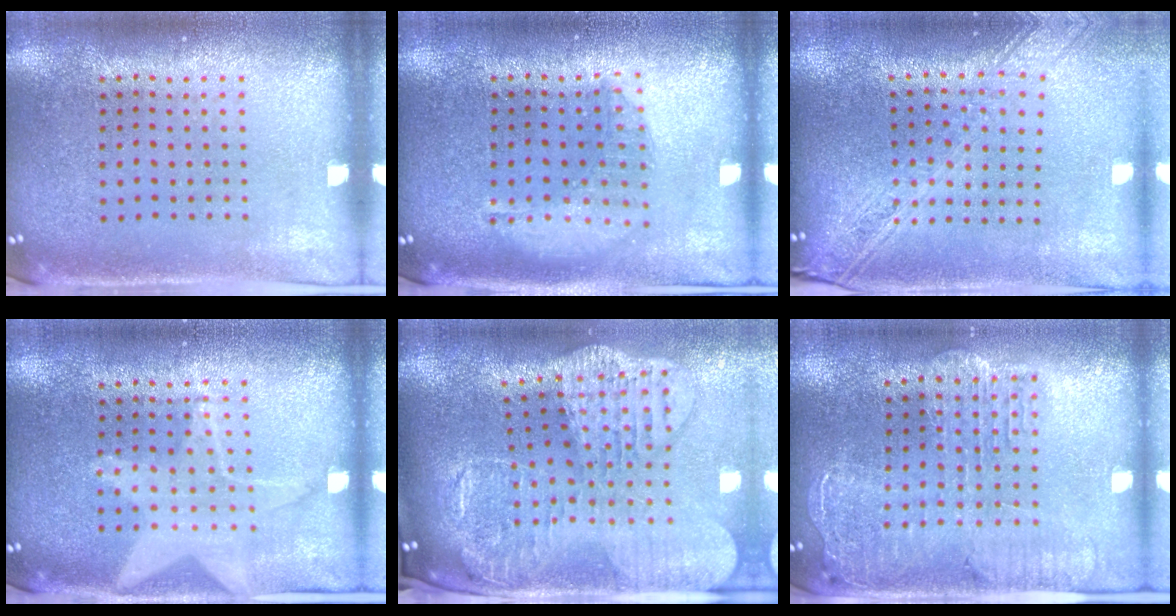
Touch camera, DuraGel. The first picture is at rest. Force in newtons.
{"total": 1.4, "press": 1.3, "slide": 0.5}
{"total": 2.1, "press": 1.8, "slide": 1.1}
{"total": 1.3, "press": 1.3, "slide": 0.4}
{"total": 3.7, "press": 3.0, "slide": 2.3}
{"total": 2.2, "press": 2.0, "slide": 1.0}